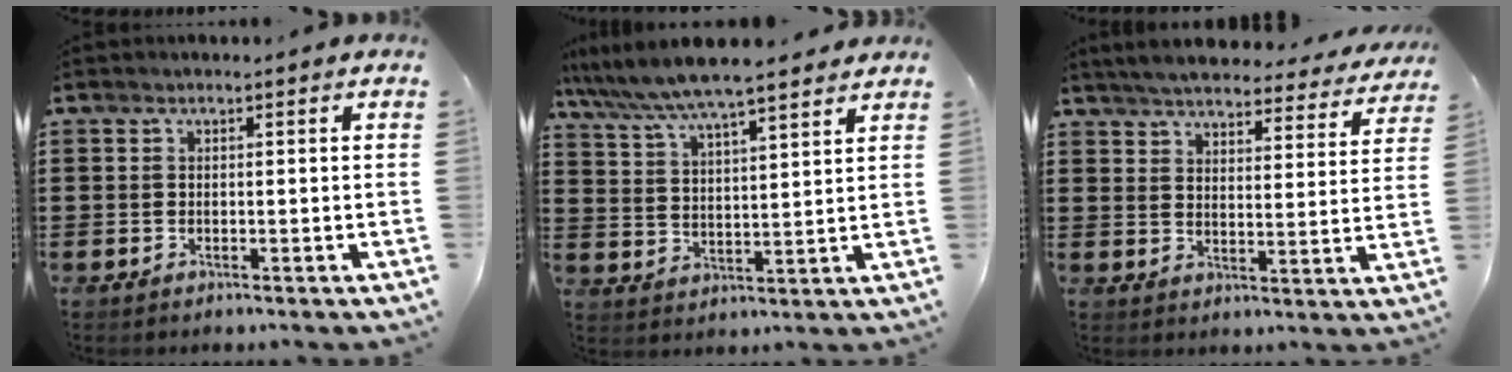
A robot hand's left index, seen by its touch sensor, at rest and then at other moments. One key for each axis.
{"total": 6.7, "fx": 6.0, "fy": 0.3, "fz": 2.8, "tx": -0.079, "ty": -0.026, "tz": 0.104}
{"total": 5.1, "fx": 5.0, "fy": 0.2, "fz": 1.4, "tx": -0.050, "ty": -0.029, "tz": 0.085}